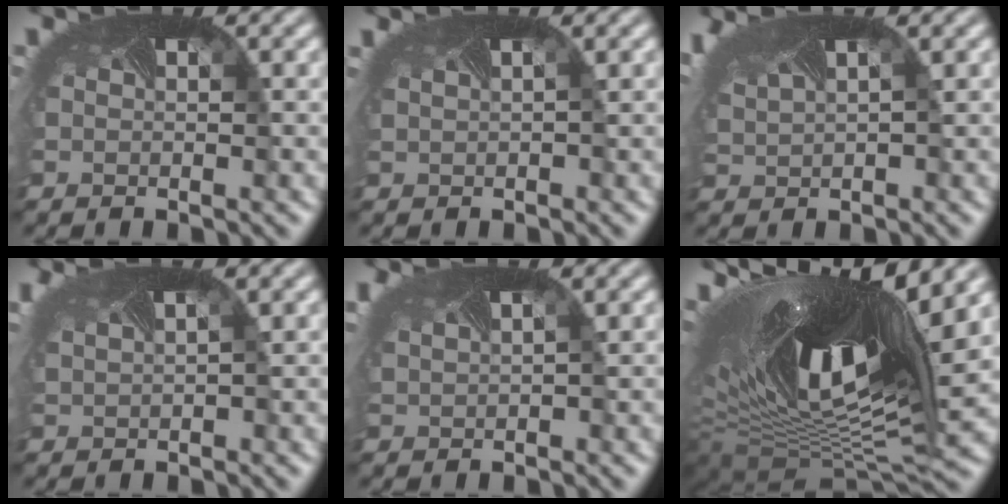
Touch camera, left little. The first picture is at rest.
{"total": 1.5, "force": [0.8, 0.8, 1.0], "torque": [-0.016, 0.014, 0.004]}
{"total": 8.4, "force": [3.8, 3.9, 6.4], "torque": [-0.153, 0.035, 0.071]}
{"total": 5.3, "force": [2.1, 2.7, 4.1], "torque": [-0.097, 0.030, 0.038]}
{"total": 4.2, "force": [1.7, 2.1, 3.1], "torque": [-0.078, 0.026, 0.033]}
{"total": 15.8, "force": [5.5, 7.3, 12.9], "torque": [-0.269, 0.015, 0.086]}